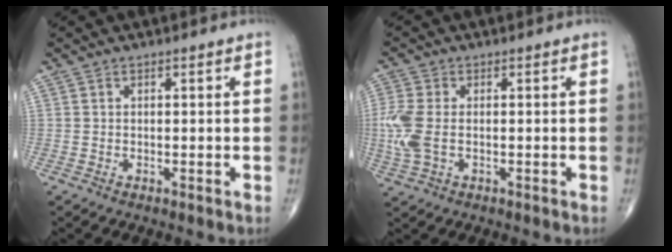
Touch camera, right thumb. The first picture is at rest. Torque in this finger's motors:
{"motor_torque": [0.19, 0.11, 0.72, 0.12, 0.07]}